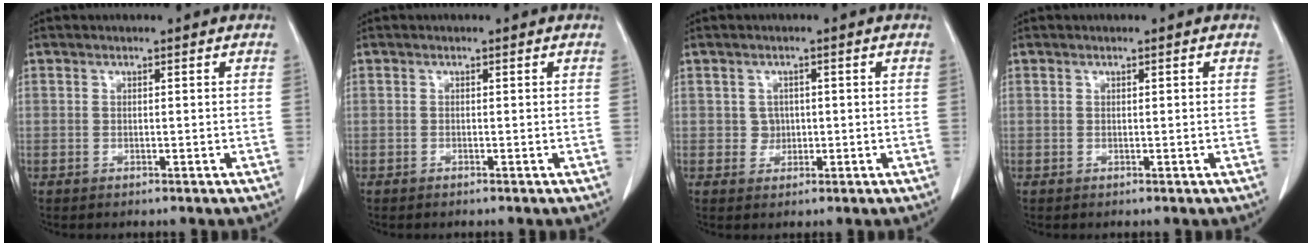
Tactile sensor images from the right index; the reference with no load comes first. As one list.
[{"total": 0.0}, {"total": 1.9, "force": [0.2, 1.9, 0.5], "torque": [-0.001, 0.006, 0.007]}, {"total": 0.0}]